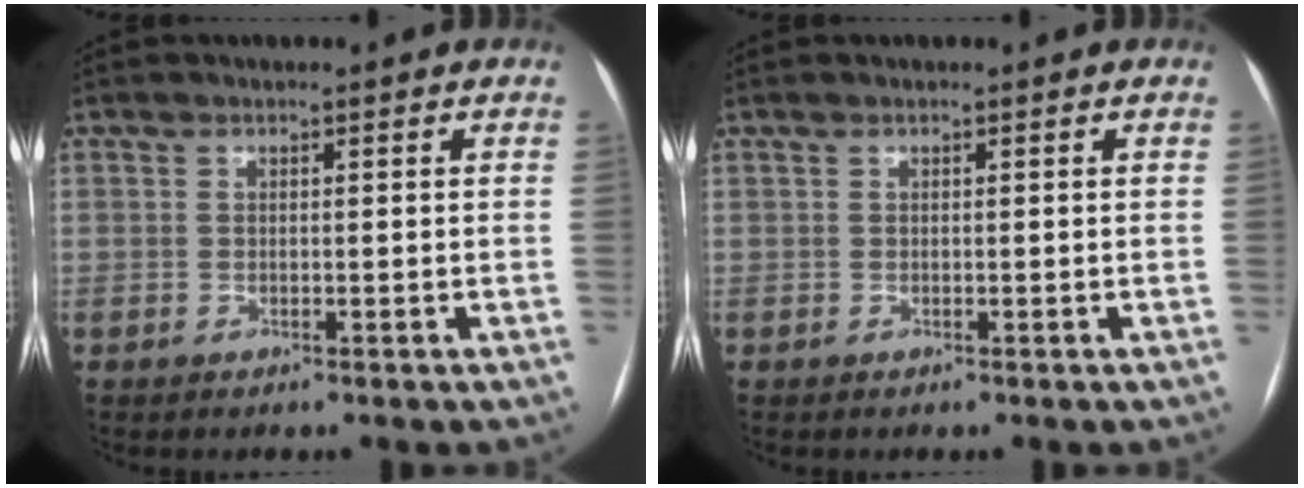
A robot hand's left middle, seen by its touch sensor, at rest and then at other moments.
{"total": 0.0}